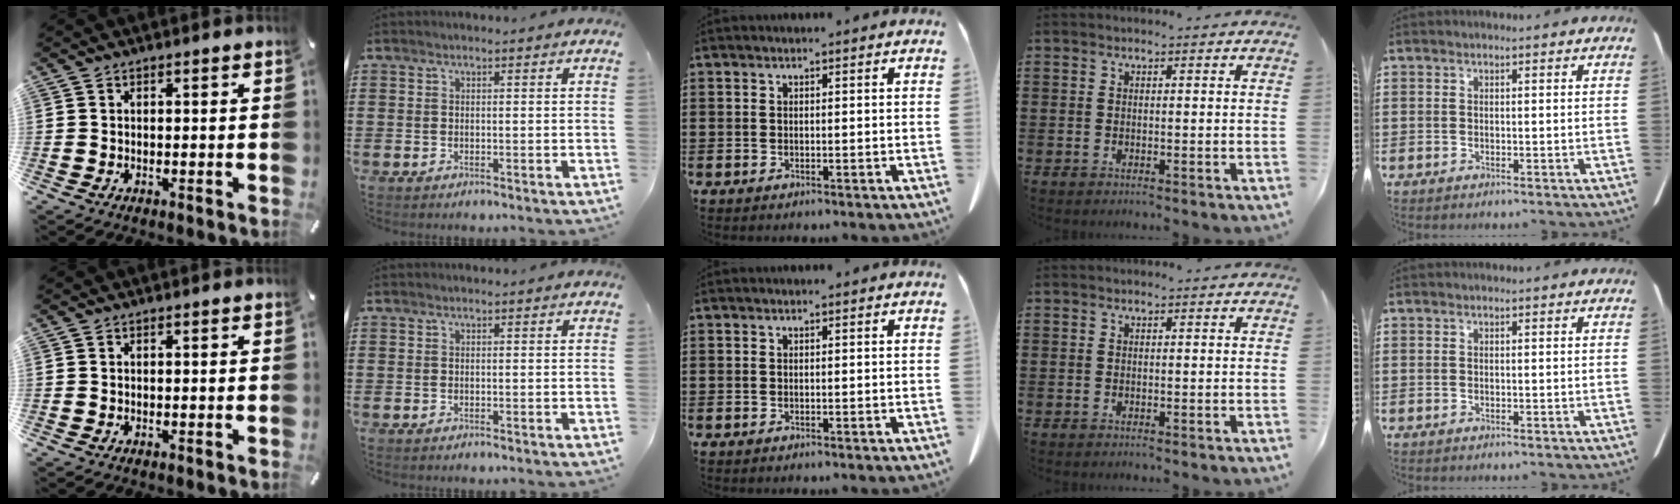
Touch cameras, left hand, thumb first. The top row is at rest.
{}